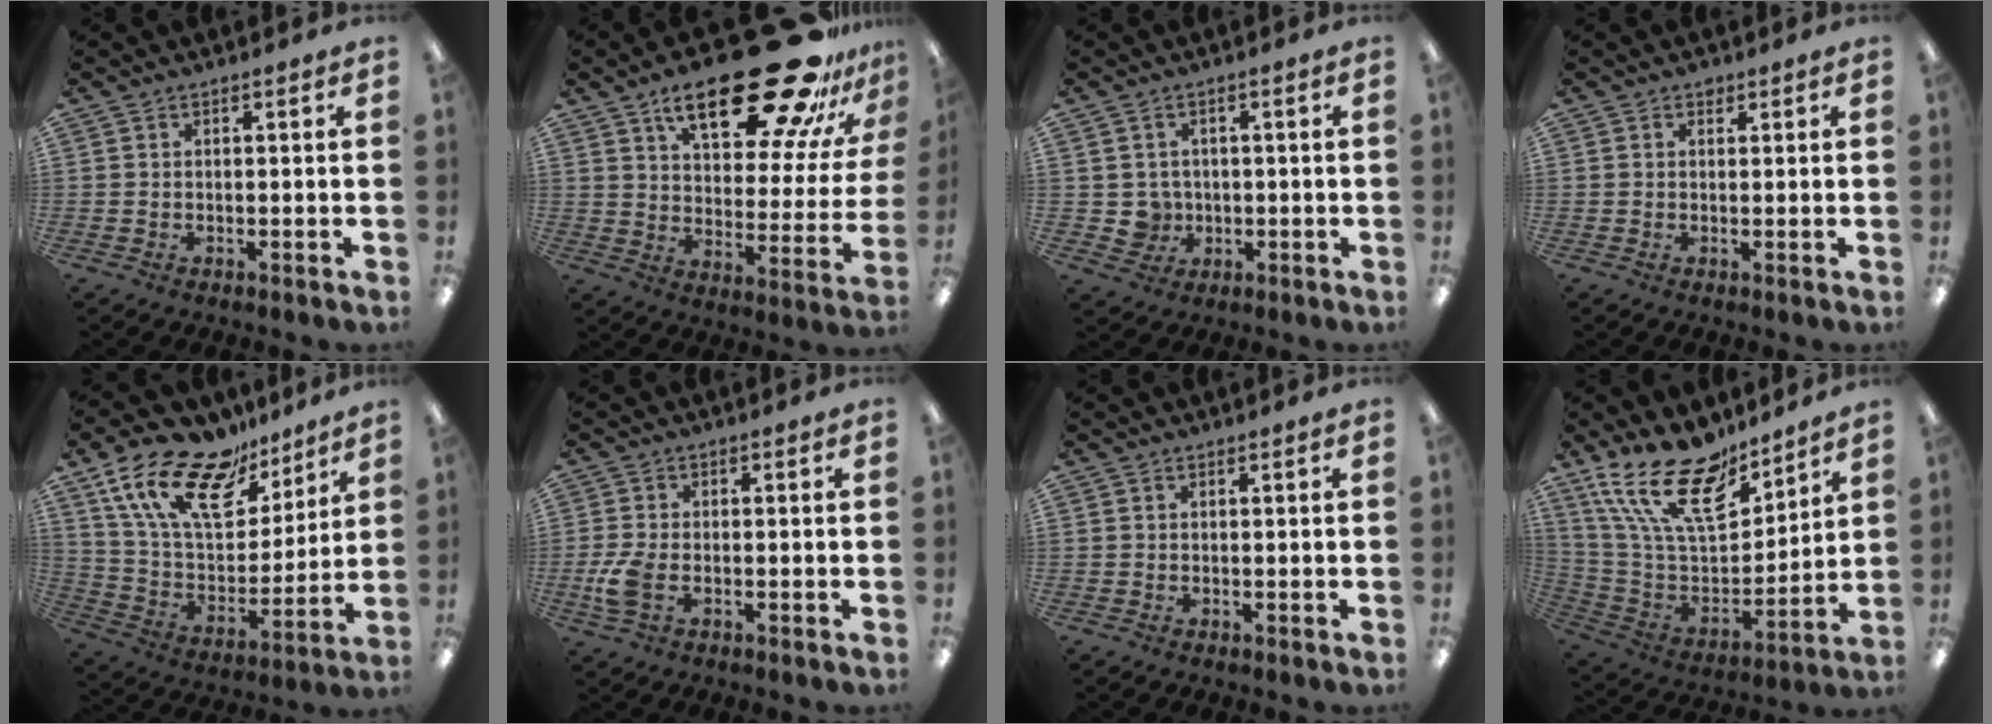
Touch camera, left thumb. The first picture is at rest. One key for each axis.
{"total": 29.3, "fx": 19.7, "fy": 10.8, "fz": 18.7, "tx": -0.266, "ty": -0.124, "tz": 0.313}
{"total": 4.2, "fx": -0.1, "fy": 4.2, "fz": 0.8, "tx": -0.015, "ty": 0.006, "tz": 0.002}
{"total": 1.1, "fx": 0.7, "fy": 0.7, "fz": 0.5, "tx": -0.003, "ty": -0.002, "tz": 0.012}
{"total": 20.4, "fx": 13.5, "fy": 9.9, "fz": 11.7, "tx": -0.238, "ty": -0.071, "tz": 0.243}
{"total": 6.1, "fx": -1.6, "fy": 3.5, "fz": 4.7, "tx": -0.107, "ty": 0.000, "tz": -0.032}
{"total": 0.0}
{"total": 21.8, "fx": 15.3, "fy": 9.3, "fz": 12.5, "tx": -0.252, "ty": -0.098, "tz": 0.276}